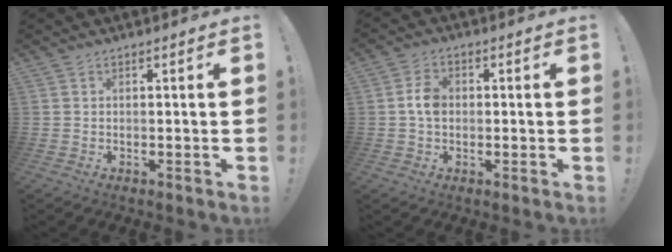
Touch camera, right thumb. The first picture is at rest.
{"total": 5.0, "force": [-0.2, 3.5, 3.7], "torque": [-0.062, 0.013, -0.002]}